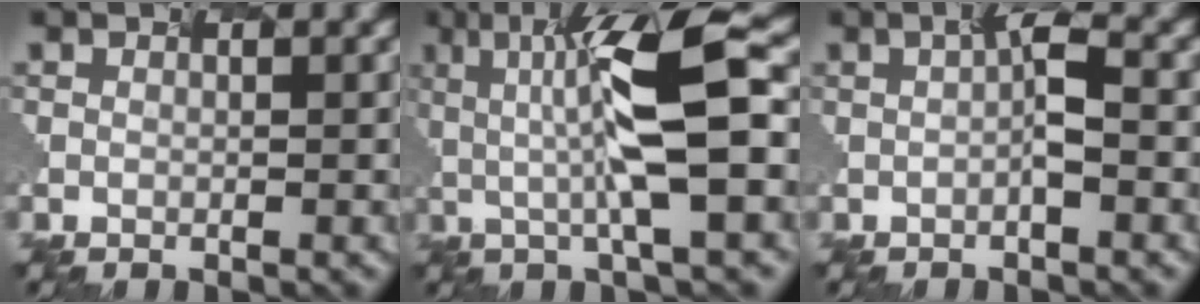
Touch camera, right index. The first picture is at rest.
{"total": 7.7, "force": [-0.3, 0.8, 7.6], "torque": [-0.163, 0.006, 0.021]}
{"total": 1.3, "force": [-0.7, -0.7, 1.0], "torque": [-0.043, 0.000, 0.015]}